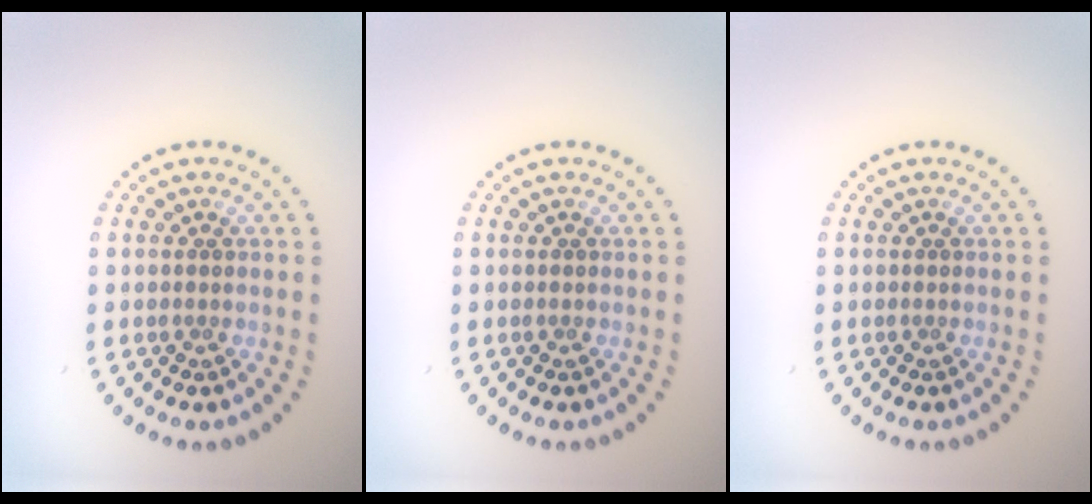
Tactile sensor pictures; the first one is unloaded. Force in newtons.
{"total": 0.0}
{"total": 0.0}